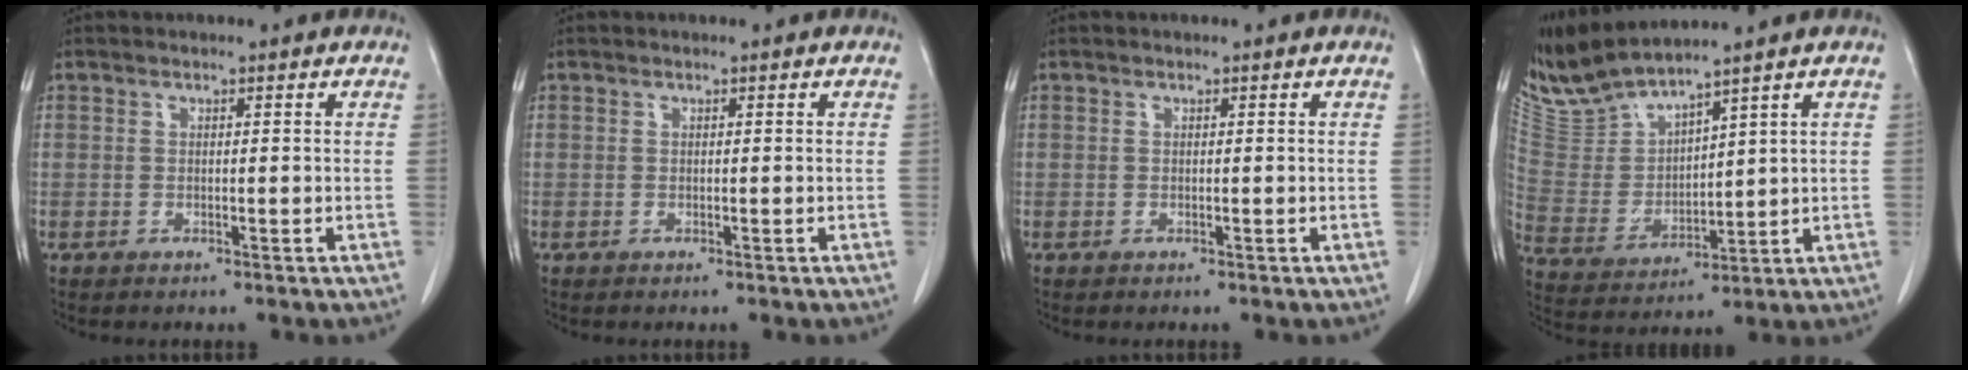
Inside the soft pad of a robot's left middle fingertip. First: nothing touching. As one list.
[{"total": 0.0}, {"total": 0.0}, {"total": 8.9, "force": [8.6, -0.4, 2.3], "torque": [-0.070, -0.002, 0.194]}]